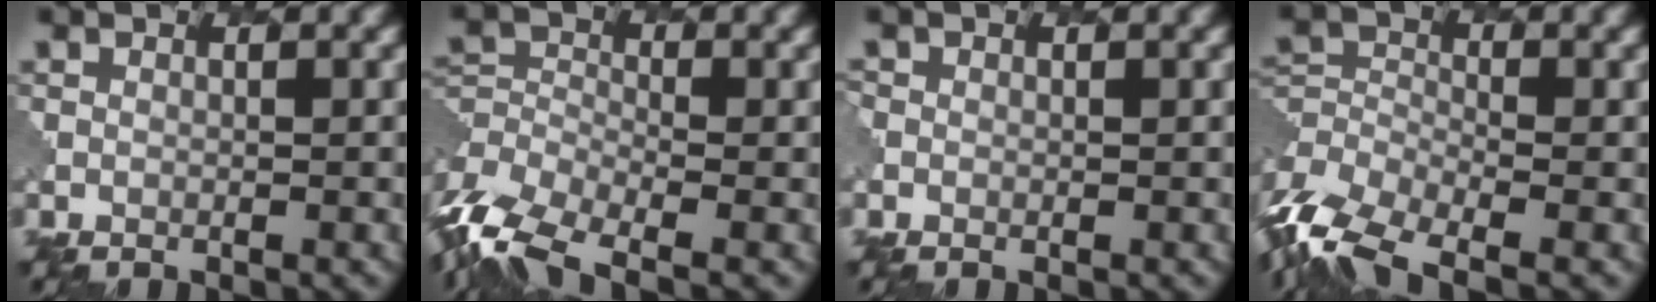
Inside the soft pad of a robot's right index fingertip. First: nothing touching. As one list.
[{"total": 6.5, "force": [-4.5, 2.8, 3.7], "torque": [-0.074, -0.007, -0.096]}, {"total": 0.6, "force": [-0.1, 0.6, 0.1], "torque": [-0.002, -0.002, -0.002]}, {"total": 6.6, "force": [-4.6, 2.9, 3.7], "torque": [-0.074, -0.007, -0.098]}]